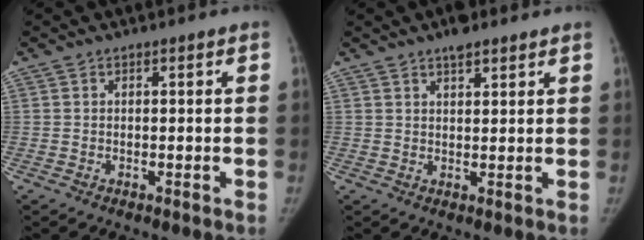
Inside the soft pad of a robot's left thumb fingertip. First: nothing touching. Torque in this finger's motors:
{"motor_torque": [0.81, -0.26, 0.71, -0.60, 0.17]}